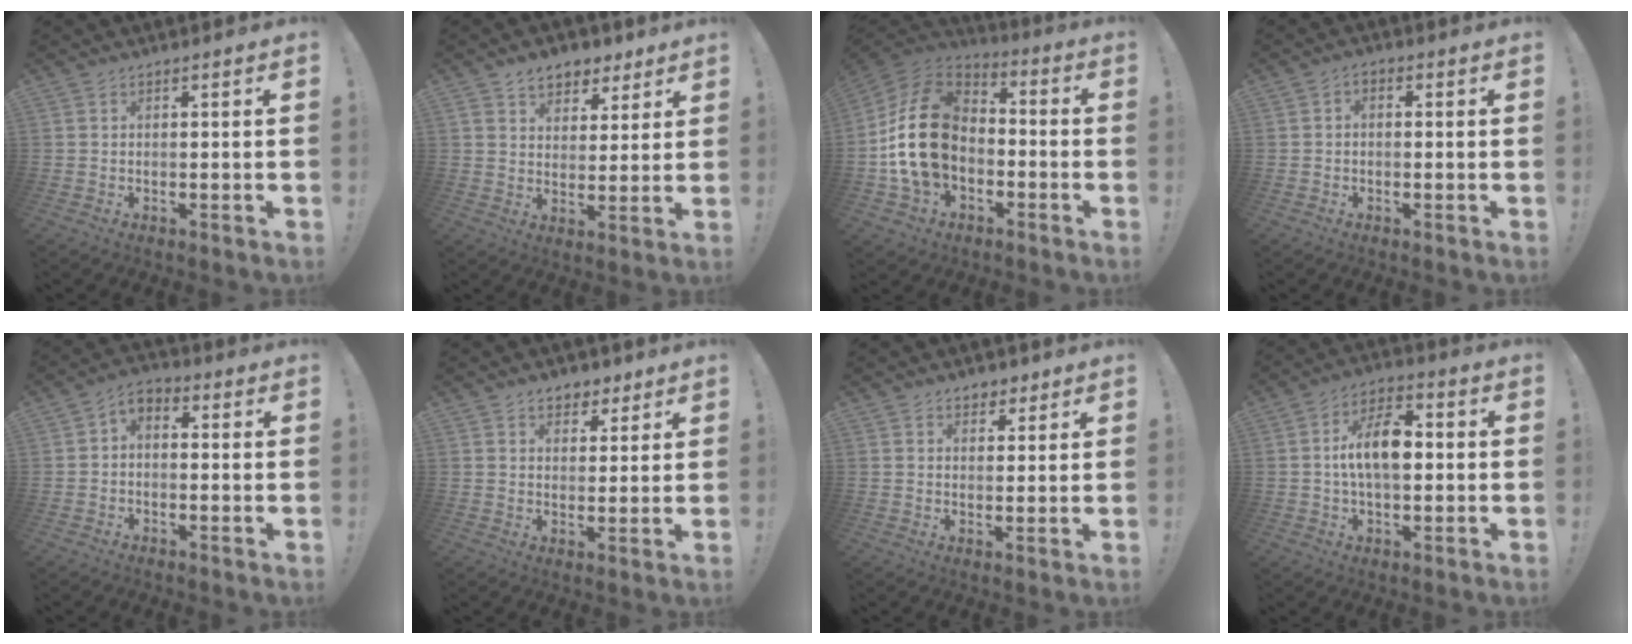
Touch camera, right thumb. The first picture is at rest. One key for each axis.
{"total": 8.0, "fx": 5.3, "fy": 5.5, "fz": 2.4, "tx": -0.030, "ty": -0.036, "tz": 0.102}
{"total": 20.4, "fx": -1.5, "fy": 14.6, "fz": 14.1, "tx": -0.271, "ty": 0.032, "tz": -0.015}
{"total": 2.0, "fx": -0.9, "fy": 1.3, "fz": 1.1, "tx": -0.019, "ty": 0.011, "tz": -0.017}
{"total": 3.9, "fx": -1.5, "fy": 2.8, "fz": 2.4, "tx": -0.044, "ty": 0.011, "tz": -0.026}
{"total": 6.2, "fx": 4.1, "fy": 4.3, "fz": 1.6, "tx": -0.002, "ty": -0.026, "tz": 0.074}
{"total": 4.1, "fx": 2.6, "fy": 3.0, "fz": 1.0, "tx": -0.001, "ty": -0.012, "tz": 0.046}
{"total": 12.3, "fx": 0.3, "fy": 6.8, "fz": 10.3, "tx": -0.177, "ty": 0.009, "tz": 0.003}